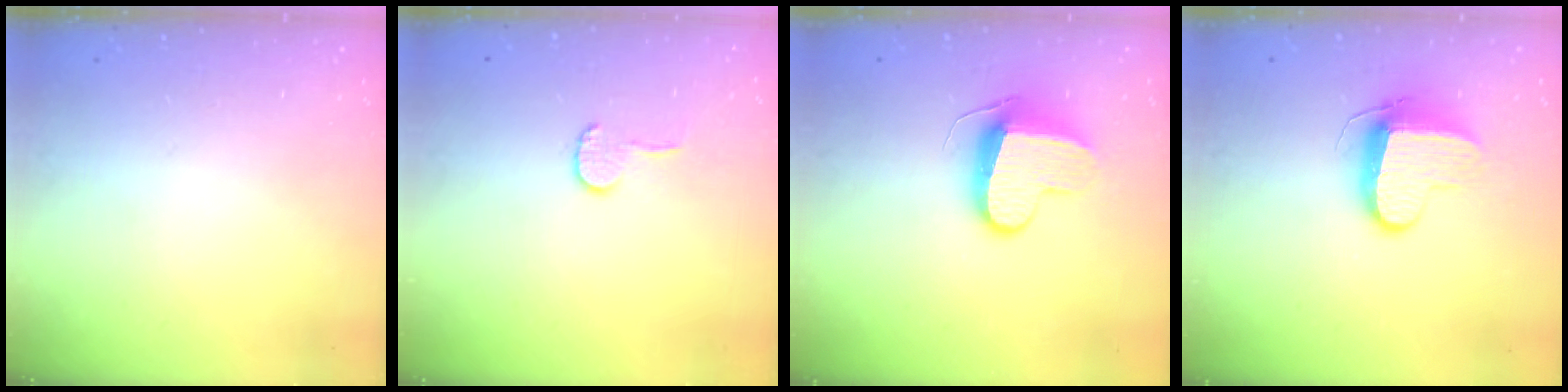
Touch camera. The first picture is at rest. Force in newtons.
{"total": 6.4, "press": 6.4, "slide": 0.6}
{"total": 10.4, "press": 10.4, "slide": 0.5}
{"total": 9.3, "press": 9.3, "slide": 0.5}